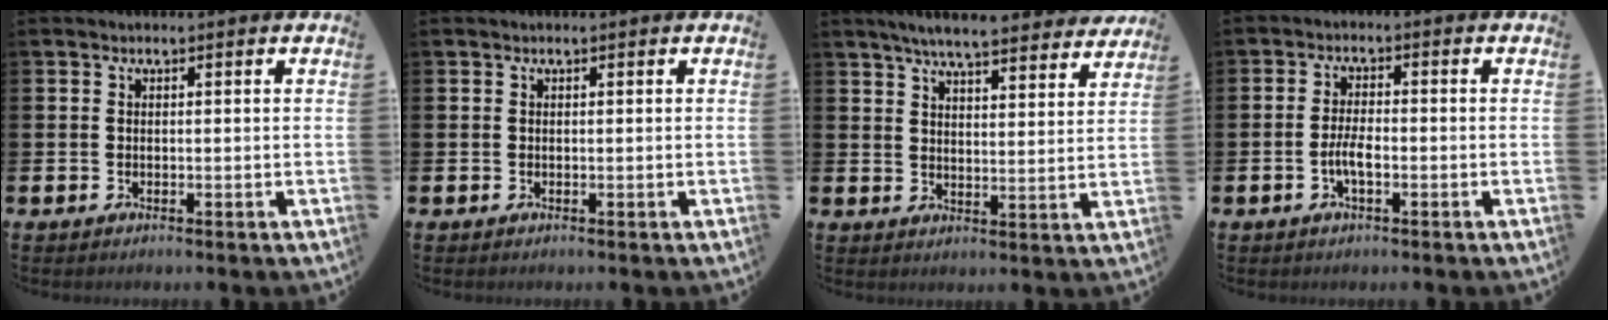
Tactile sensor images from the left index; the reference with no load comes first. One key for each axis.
{"total": 0.0}
{"total": 6.6, "fx": 6.2, "fy": 0.7, "fz": 2.0, "tx": -0.046, "ty": -0.036, "tz": 0.107}
{"total": 3.0, "fx": -0.9, "fy": 1.0, "fz": 2.7, "tx": -0.053, "ty": 0.000, "tz": -0.021}